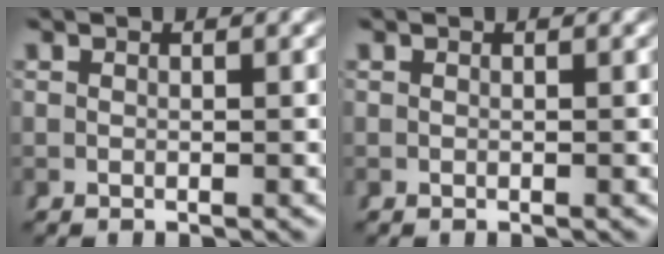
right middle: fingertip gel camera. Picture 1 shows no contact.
{"total": 0.0}